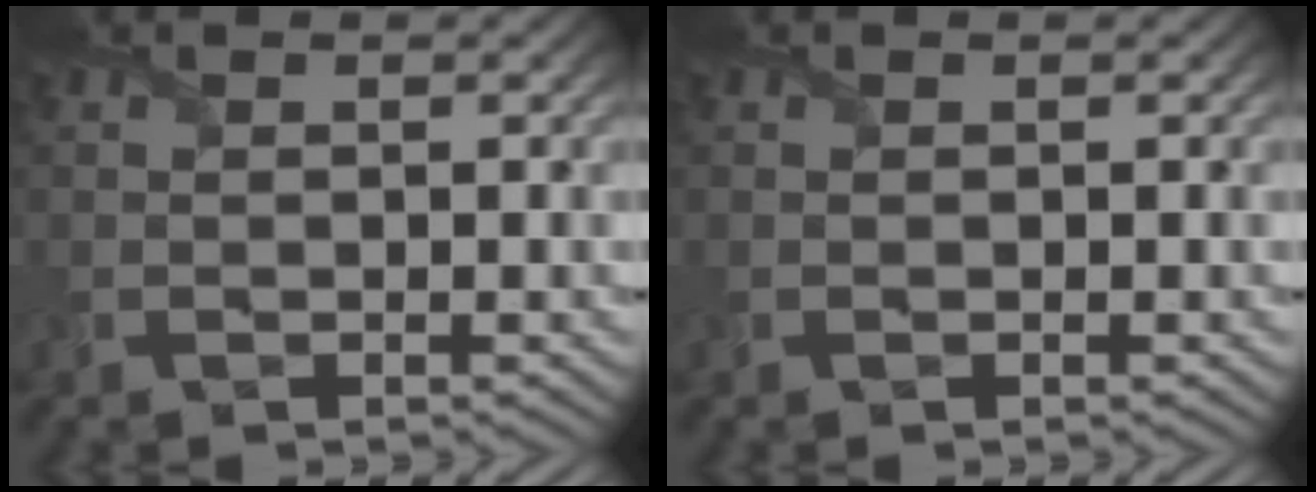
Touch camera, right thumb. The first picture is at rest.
{"total": 0.0}